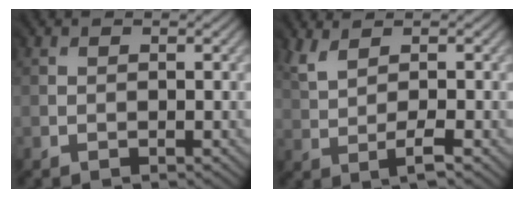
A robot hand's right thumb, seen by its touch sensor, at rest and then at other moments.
{"total": 3.1, "force": [1.4, 0.4, 2.8], "torque": [-0.066, 0.001, 0.028]}